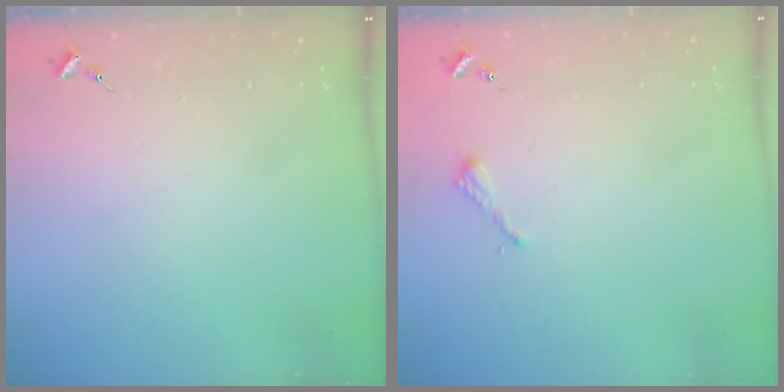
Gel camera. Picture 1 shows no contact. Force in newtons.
{"total": 2.6, "press": 2.6, "slide": 0.3}